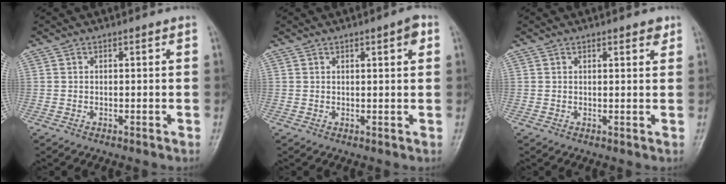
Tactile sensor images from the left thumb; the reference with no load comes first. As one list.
[{"total": 3.0, "force": [1.3, 0.7, 2.6], "torque": [-0.033, -0.002, 0.017]}, {"total": 2.3, "force": [1.5, 0.8, 1.5], "torque": [-0.012, -0.006, 0.018]}]